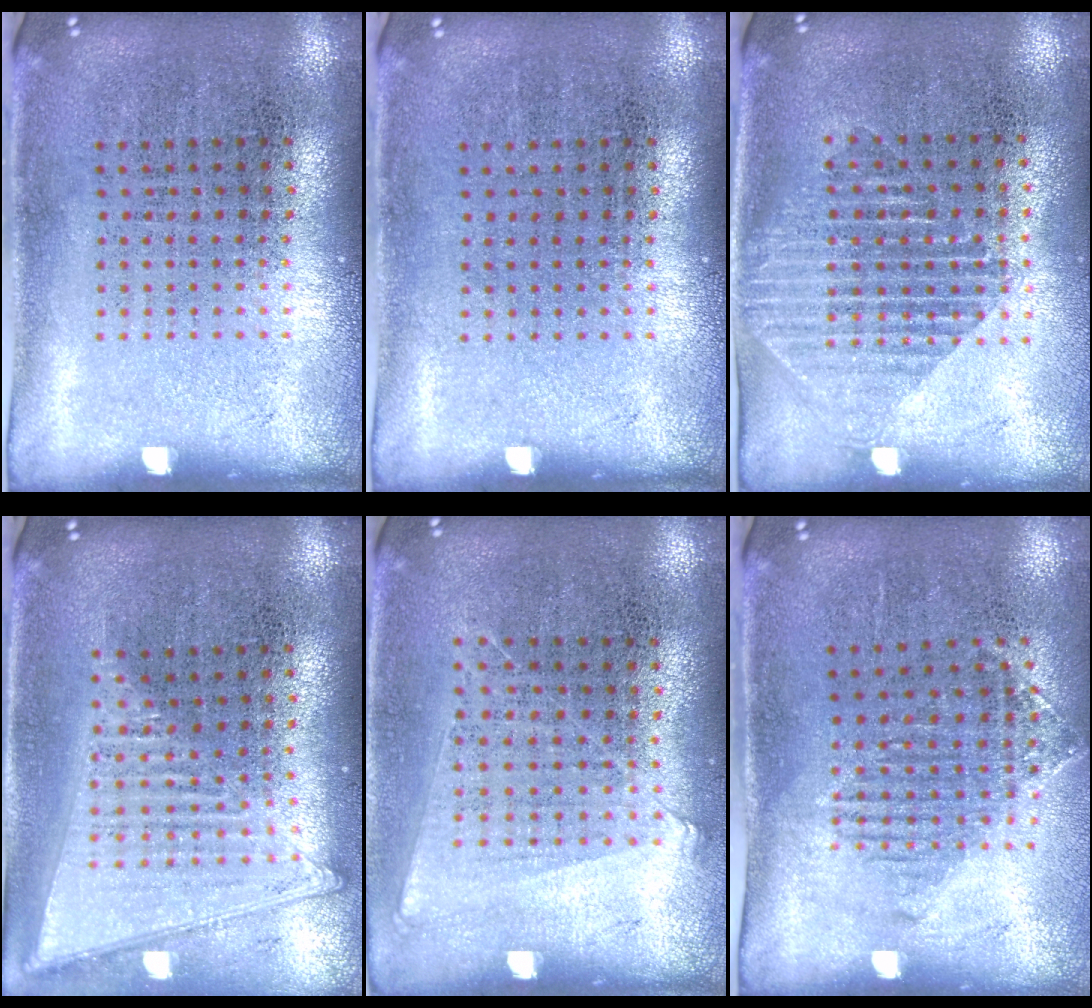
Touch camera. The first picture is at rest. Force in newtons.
{"total": 0.0}
{"total": 1.6, "press": 1.3, "slide": 0.8}
{"total": 1.7, "press": 1.6, "slide": 0.6}
{"total": 1.0, "press": 0.9, "slide": 0.4}
{"total": 1.2, "press": 1.1, "slide": 0.5}